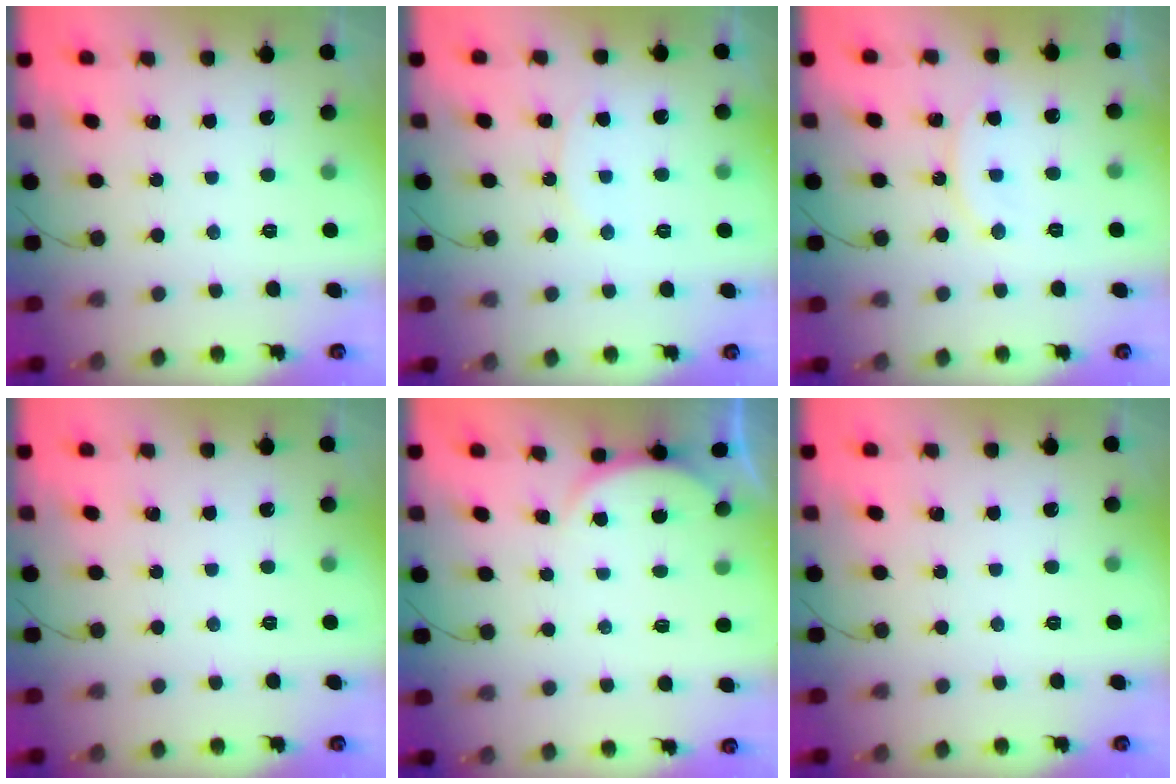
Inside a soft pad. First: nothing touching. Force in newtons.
{"total": 7.9, "press": 7.9, "slide": 0.8}
{"total": 8.6, "press": 8.6, "slide": 0.6}
{"total": 0.0}
{"total": 2.2, "press": 2.1, "slide": 0.5}
{"total": 0.0}